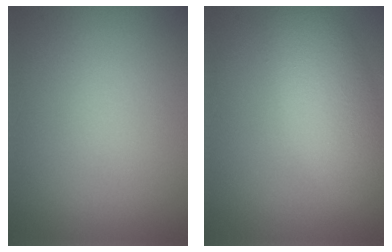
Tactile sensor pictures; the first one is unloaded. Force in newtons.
{"total": 5.1, "press": 5.1, "slide": 0.4}